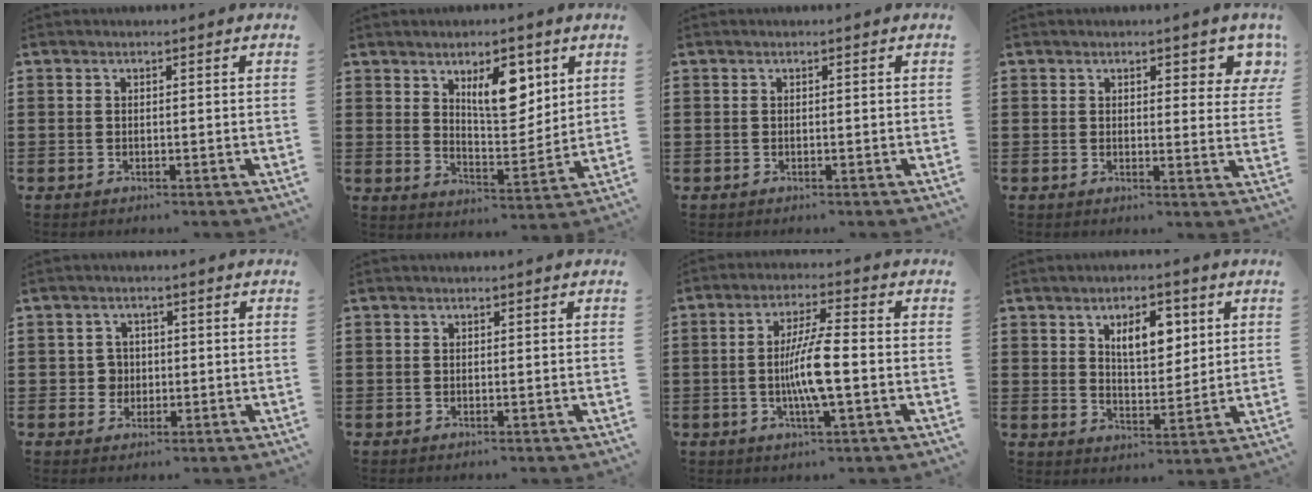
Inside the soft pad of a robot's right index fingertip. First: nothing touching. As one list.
[{"total": 9.1, "force": [4.4, 4.3, 6.7], "torque": [-0.098, -0.009, 0.069]}, {"total": 0.0}, {"total": 3.6, "force": [2.5, 1.4, 2.2], "torque": [-0.026, -0.004, 0.040]}, {"total": 2.9, "force": [-0.2, 2.6, 1.1], "torque": [-0.030, 0.007, -0.006]}, {"total": 0.0}, {"total": 7.7, "force": [-1.4, 1.0, 7.5], "torque": [-0.148, -0.008, -0.033]}, {"total": 6.8, "force": [2.9, 3.5, 5.0], "torque": [-0.078, 0.001, 0.043]}]